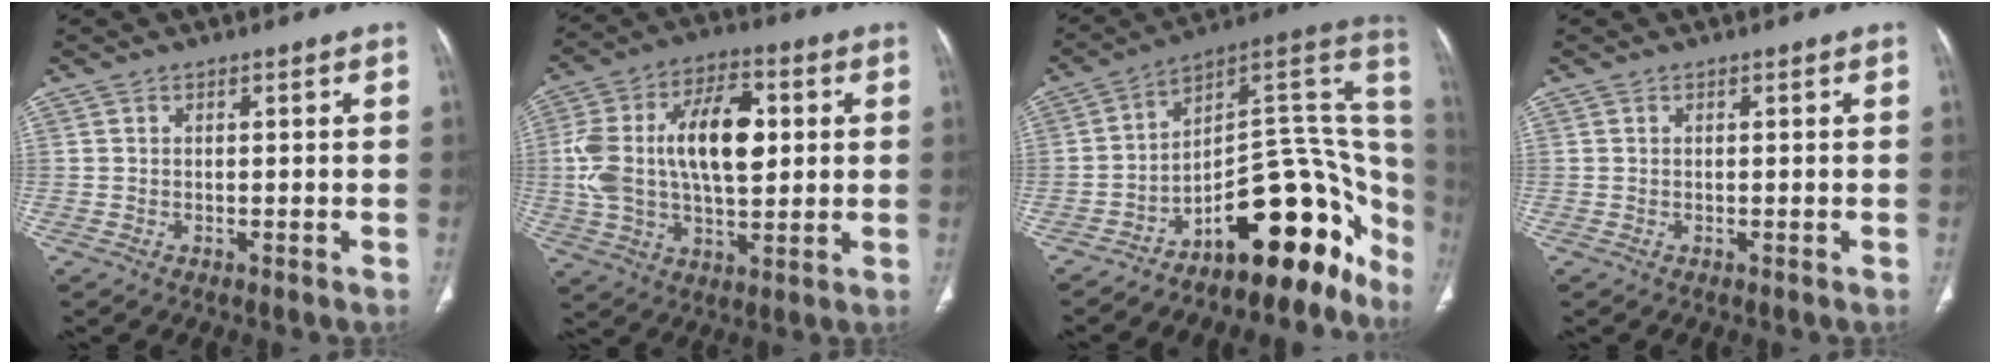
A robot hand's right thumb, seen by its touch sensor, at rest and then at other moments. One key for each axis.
{"total": 18.9, "fx": 2.6, "fy": 10.1, "fz": 15.7, "tx": -0.281, "ty": 0.015, "tz": 0.045}
{"total": 23.2, "fx": -13.1, "fy": 10.0, "fz": 16.4, "tx": -0.098, "ty": 0.144, "tz": -0.186}
{"total": 0.0}